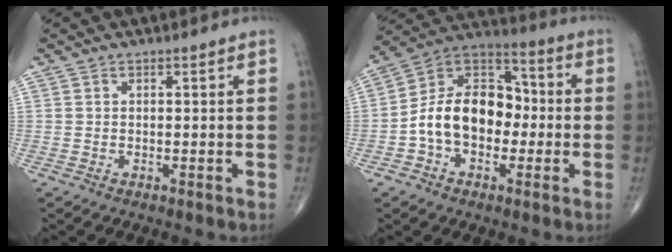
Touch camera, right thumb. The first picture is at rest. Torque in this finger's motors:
{"motor_torque": [2.04, 2.04, 0.21, -0.19, 0.27]}